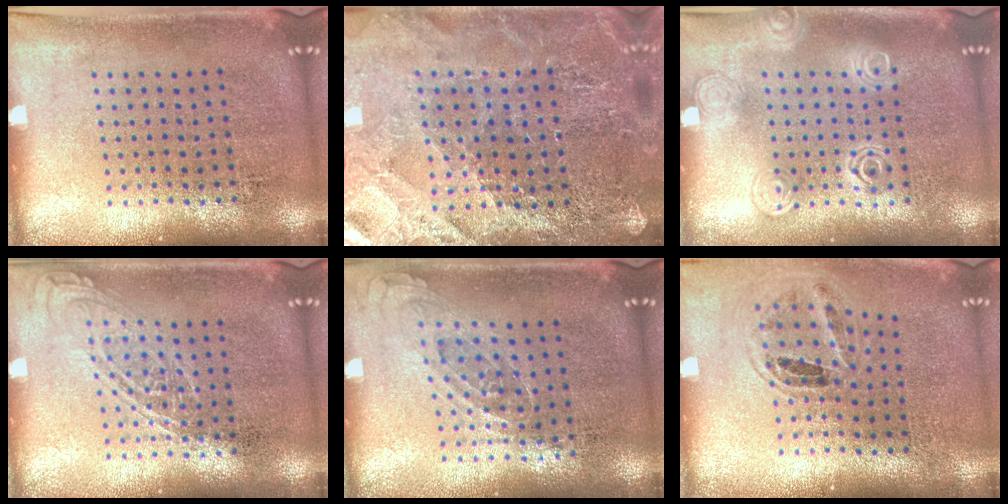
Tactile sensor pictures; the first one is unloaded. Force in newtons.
{"total": 3.1, "press": 3.0, "slide": 0.5}
{"total": 1.3, "press": 1.3, "slide": 0.2}
{"total": 1.8, "press": 1.8, "slide": 0.2}
{"total": 0.8, "press": 0.7, "slide": 0.5}
{"total": 0.9, "press": 0.9, "slide": 0.3}